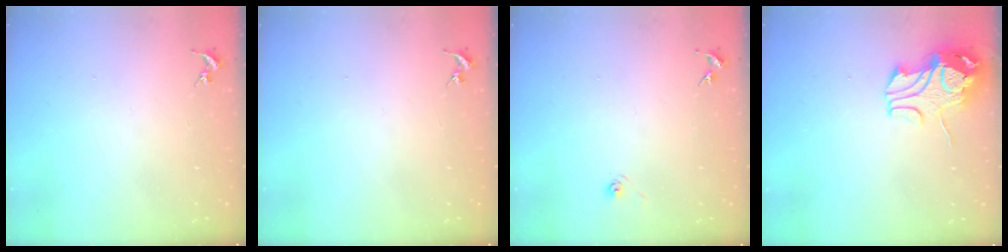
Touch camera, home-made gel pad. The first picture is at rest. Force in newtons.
{"total": 0.0}
{"total": 3.1, "press": 2.6, "slide": 1.8}
{"total": 11.3, "press": 11.2, "slide": 1.8}